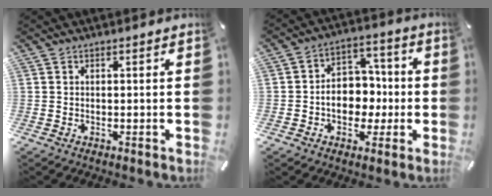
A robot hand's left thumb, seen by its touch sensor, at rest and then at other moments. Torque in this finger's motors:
{"motor_torque": [1.56, 1.67, 1.01, 0.27, 0.16]}